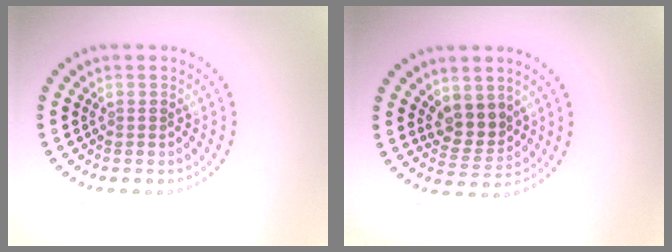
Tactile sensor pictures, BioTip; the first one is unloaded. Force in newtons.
{"total": 2.9, "press": 2.5, "slide": 1.5}